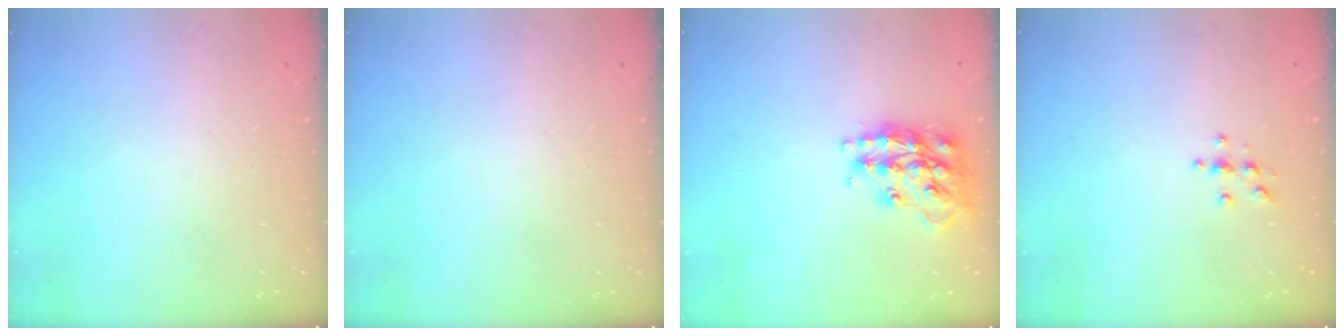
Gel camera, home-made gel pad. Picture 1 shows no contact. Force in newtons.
{"total": 0.0}
{"total": 18.4, "press": 18.4, "slide": 1.2}
{"total": 4.3, "press": 4.3, "slide": 0.5}